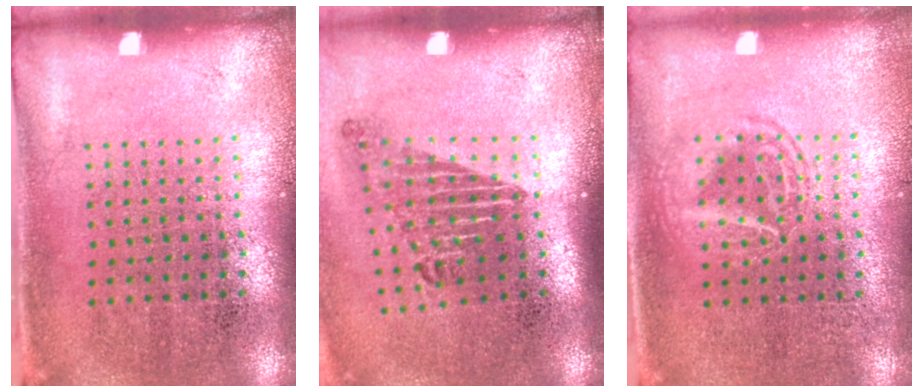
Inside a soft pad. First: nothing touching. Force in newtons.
{"total": 1.8, "press": 1.3, "slide": 1.3}
{"total": 2.2, "press": 2.2, "slide": 0.3}